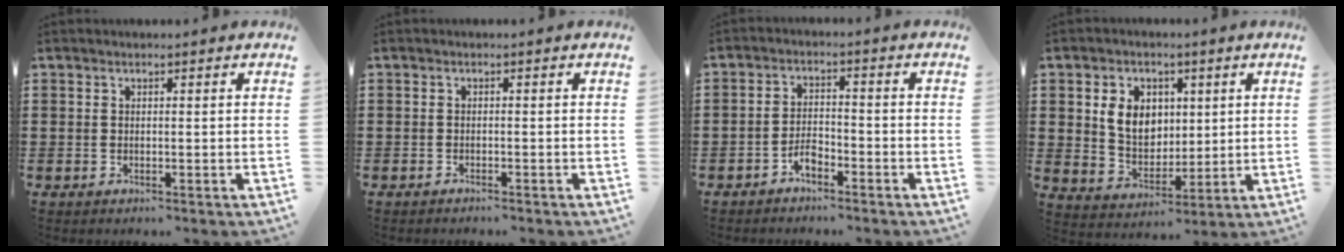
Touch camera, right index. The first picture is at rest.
{"total": 0.7, "force": [-0.7, 0.1, -0.1], "torque": [-0.002, 0.002, -0.014]}
{"total": 3.1, "force": [-2.3, 1.0, 1.7], "torque": [-0.044, 0.002, -0.048]}
{"total": 7.2, "force": [1.8, 5.8, 3.9], "torque": [-0.081, 0.012, 0.030]}